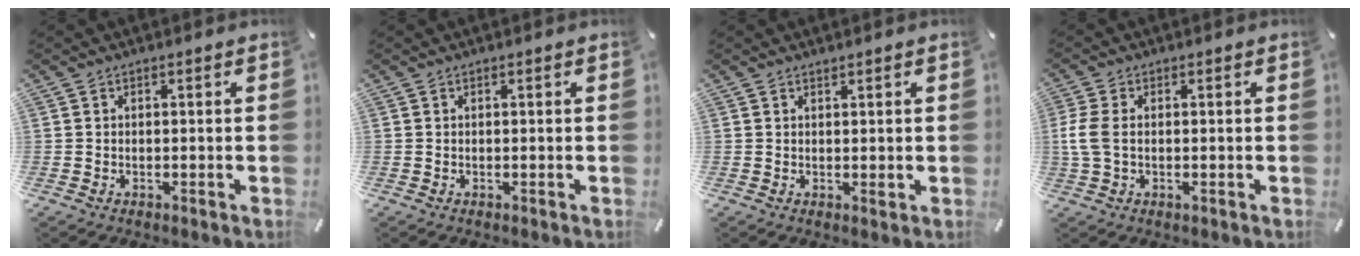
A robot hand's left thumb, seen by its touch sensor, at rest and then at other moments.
{"total": 0.0}
{"total": 0.8, "force": [0.4, 0.4, 0.6], "torque": [-0.012, -0.001, 0.007]}
{"total": 5.1, "force": [0.0, 2.6, 4.3], "torque": [-0.105, -0.006, -0.004]}